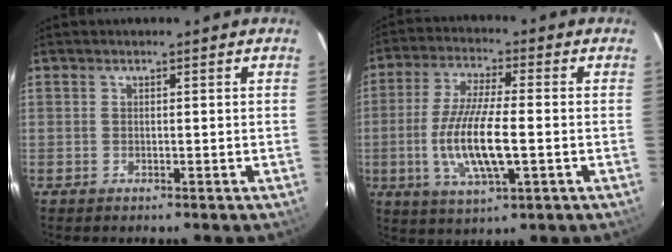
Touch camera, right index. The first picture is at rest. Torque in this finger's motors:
{"motor_torque": [1.16, -0.84, 0.97, 0.21]}